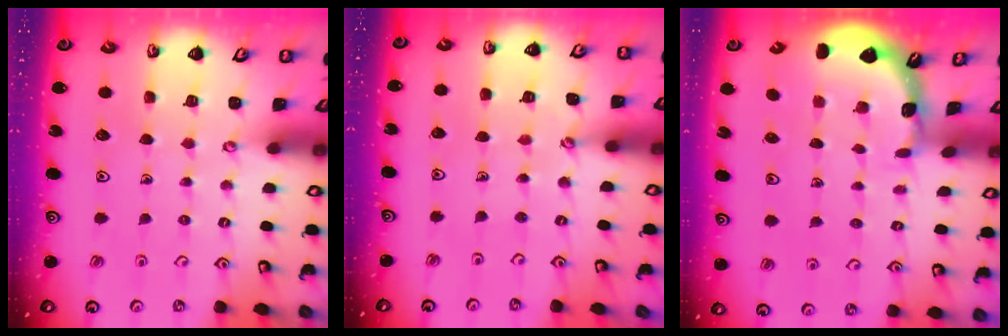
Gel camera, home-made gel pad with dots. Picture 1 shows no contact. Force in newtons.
{"total": 0.9, "press": 0.9, "slide": 0.1}
{"total": 1.7, "press": 1.7, "slide": 0.1}